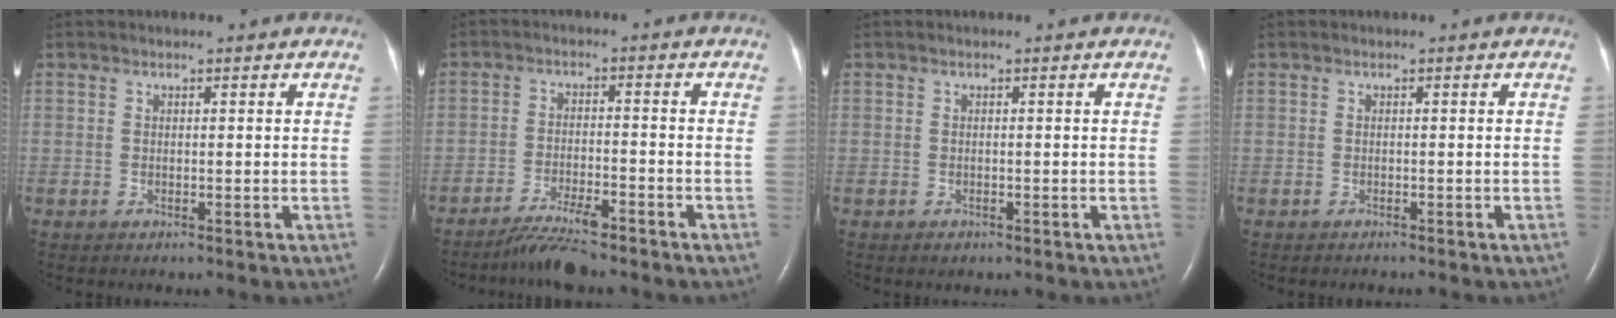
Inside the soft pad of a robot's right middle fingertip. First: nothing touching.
{"total": 5.3, "force": [-4.6, 0.3, 2.6], "torque": [-0.054, -0.016, -0.084]}
{"total": 0.6, "force": [-0.4, 0.4, 0.2], "torque": [-0.006, 0.000, -0.005]}
{"total": 1.9, "force": [-1.7, 0.4, 0.8], "torque": [-0.016, -0.003, -0.016]}